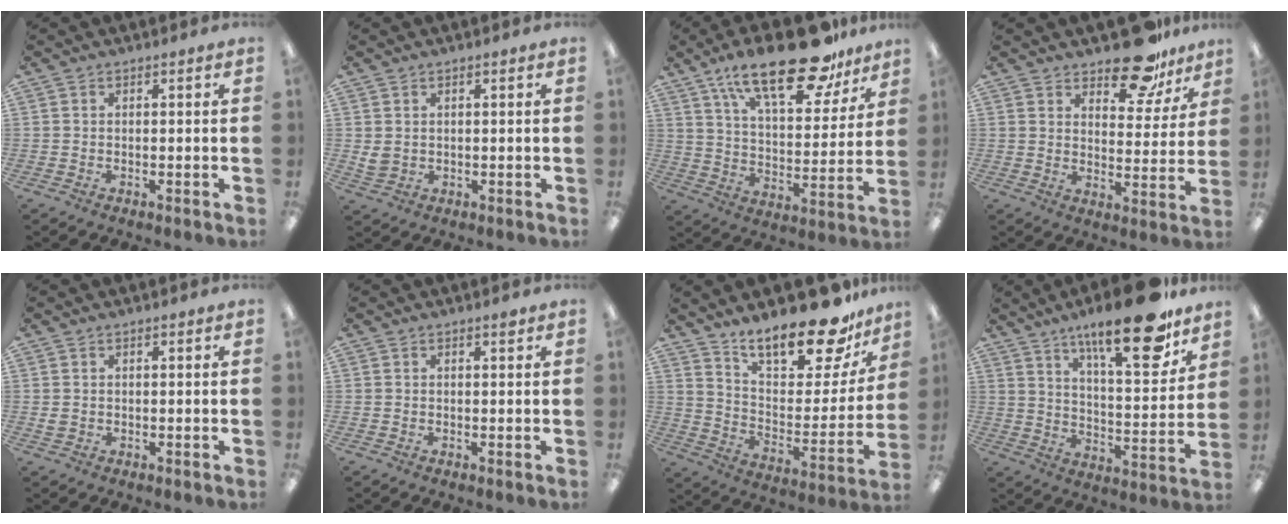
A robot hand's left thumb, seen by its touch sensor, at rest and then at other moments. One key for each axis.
{"total": 2.7, "fx": 1.0, "fy": 2.1, "fz": 1.3, "tx": -0.019, "ty": 0.000, "tz": 0.018}
{"total": 23.1, "fx": 15.7, "fy": 9.0, "fz": 14.4, "tx": -0.214, "ty": -0.088, "tz": 0.261}
{"total": 15.0, "fx": 11.4, "fy": 6.7, "fz": 7.0, "tx": -0.093, "ty": -0.071, "tz": 0.200}
{"total": 1.1, "fx": 0.2, "fy": 1.0, "fz": 0.5, "tx": -0.011, "ty": 0.005, "tz": 0.004}
{"total": 0.8, "fx": 0.6, "fy": 0.1, "fz": 0.5, "tx": -0.003, "ty": -0.002, "tz": 0.008}
{"total": 20.8, "fx": 17.0, "fy": 6.5, "fz": 10.1, "tx": -0.157, "ty": -0.122, "tz": 0.287}
{"total": 21.6, "fx": 15.0, "fy": 5.9, "fz": 14.4, "tx": -0.209, "ty": -0.095, "tz": 0.240}